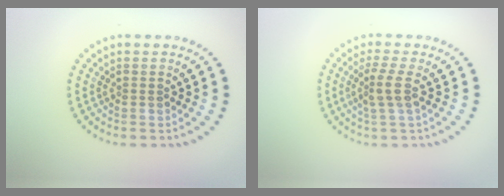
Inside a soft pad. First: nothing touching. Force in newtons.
{"total": 2.3, "press": 1.7, "slide": 1.5}